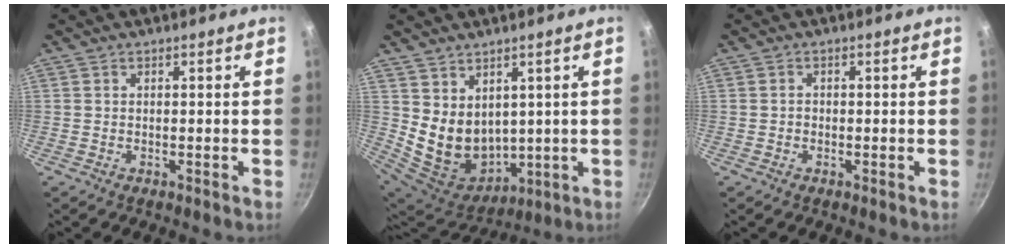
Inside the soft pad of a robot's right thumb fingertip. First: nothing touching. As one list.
[{"total": 11.7, "force": [3.5, 8.9, 6.7], "torque": [-0.095, -0.035, 0.096]}, {"total": 0.7, "force": [-0.3, 0.6, 0.2], "torque": [-0.003, 0.002, -0.005]}]